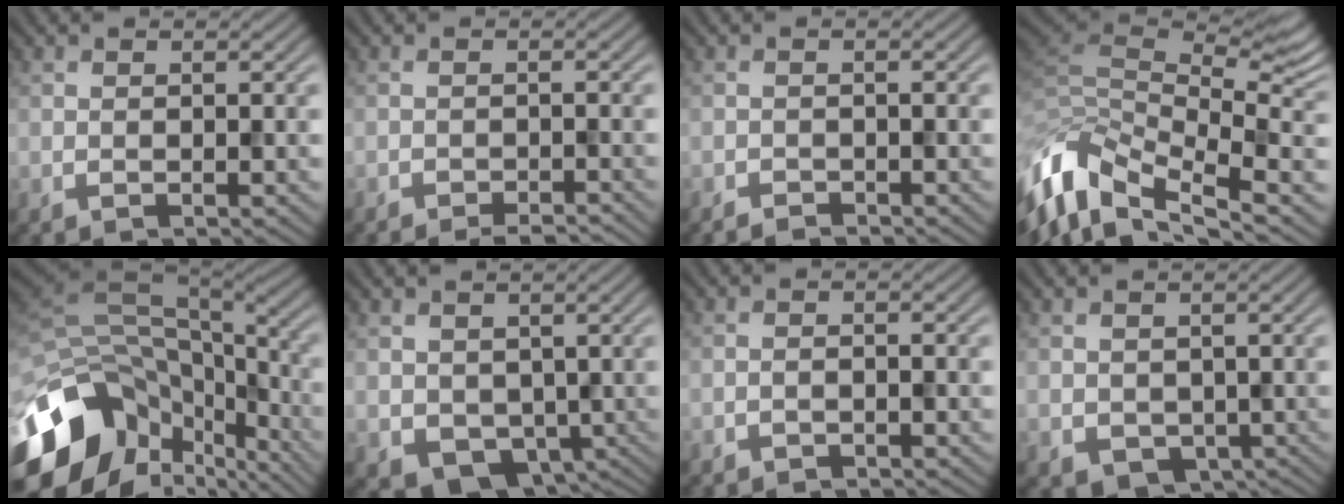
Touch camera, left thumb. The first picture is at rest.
{"total": 2.3, "force": [-2.0, 0.3, 1.1], "torque": [0.000, 0.004, -0.036]}
{"total": 1.1, "force": [-1.1, 0.1, -0.2], "torque": [0.016, -0.001, -0.019]}
{"total": 12.8, "force": [-2.6, 6.9, 10.5], "torque": [-0.266, -0.022, -0.026]}
{"total": 16.3, "force": [-7.9, 10.5, 9.7], "torque": [-0.244, -0.051, -0.104]}
{"total": 4.6, "force": [-0.4, 4.0, 2.2], "torque": [-0.048, -0.031, 0.006]}
{"total": 0.8, "force": [-0.7, 0.1, -0.1], "torque": [0.008, 0.001, -0.012]}
{"total": 2.3, "force": [-0.1, 2.2, 0.8], "torque": [-0.022, -0.019, 0.011]}